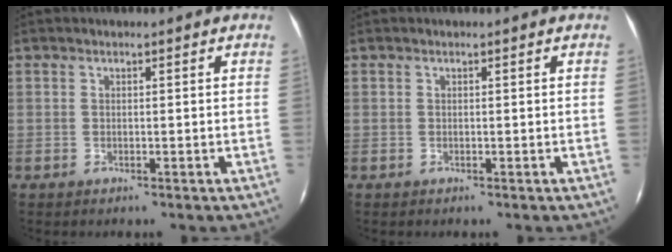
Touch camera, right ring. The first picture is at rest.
{"total": 0.0}